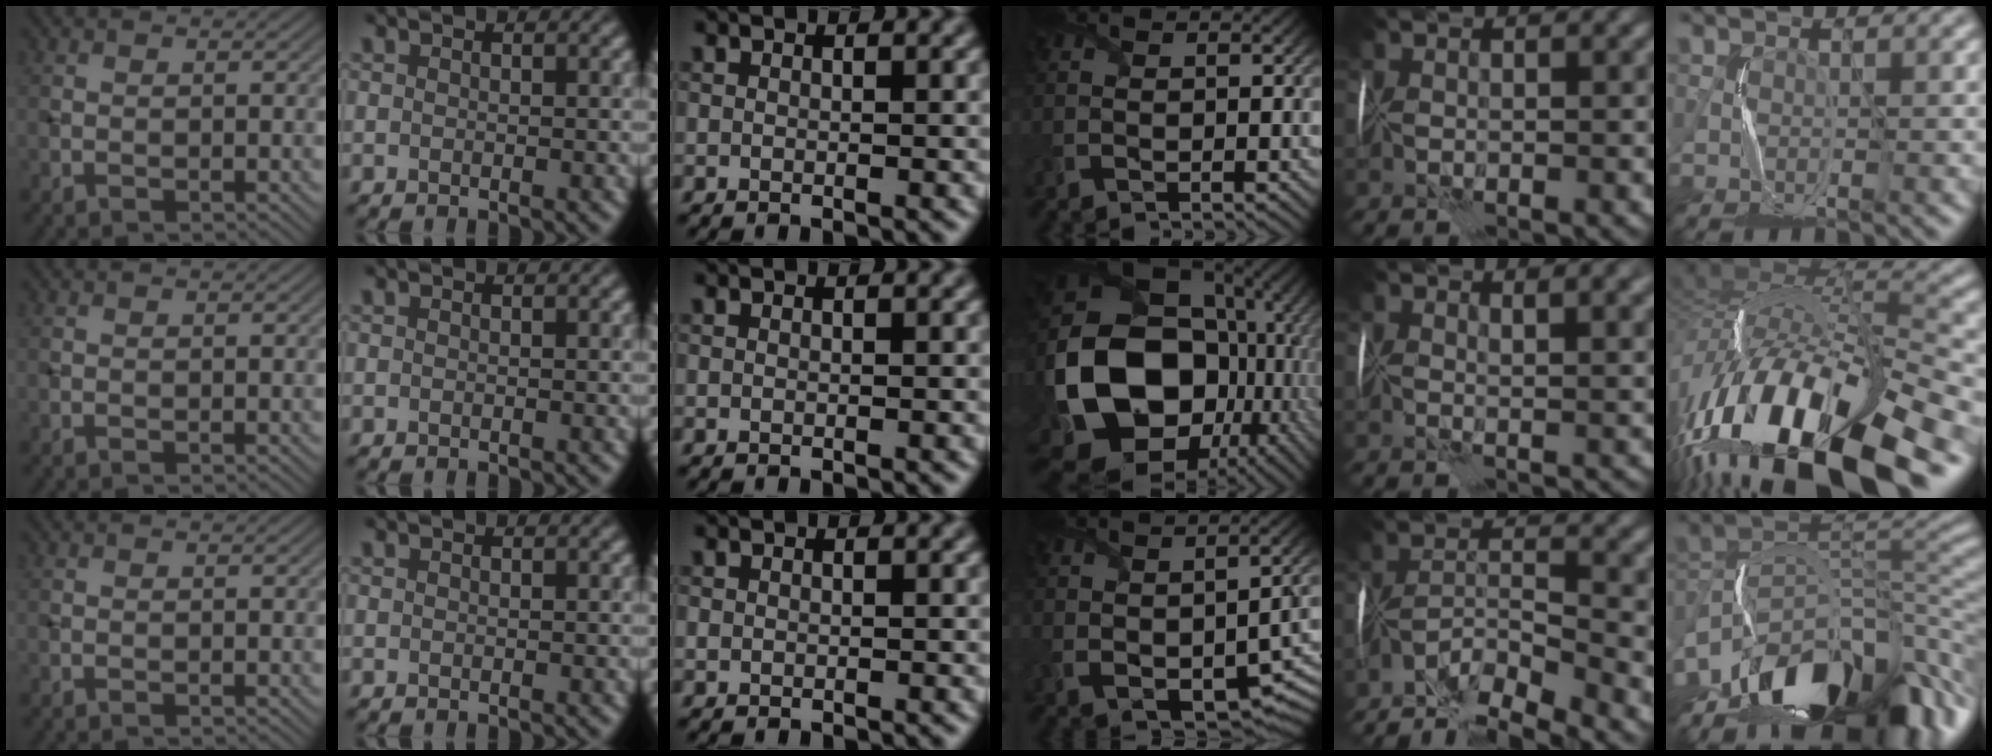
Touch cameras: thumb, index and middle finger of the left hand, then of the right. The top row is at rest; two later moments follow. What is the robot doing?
{"motion": "fold", "object": "wrapping paper"}